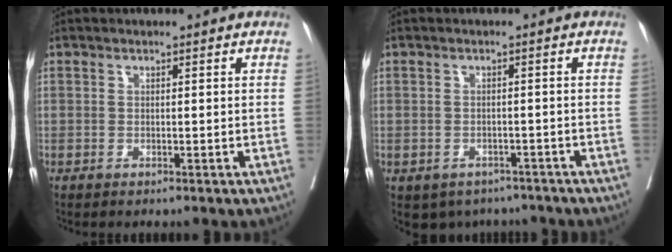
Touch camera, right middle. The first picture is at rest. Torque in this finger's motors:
{"motor_torque": [0.65, -0.63, 0.09, 0.01]}